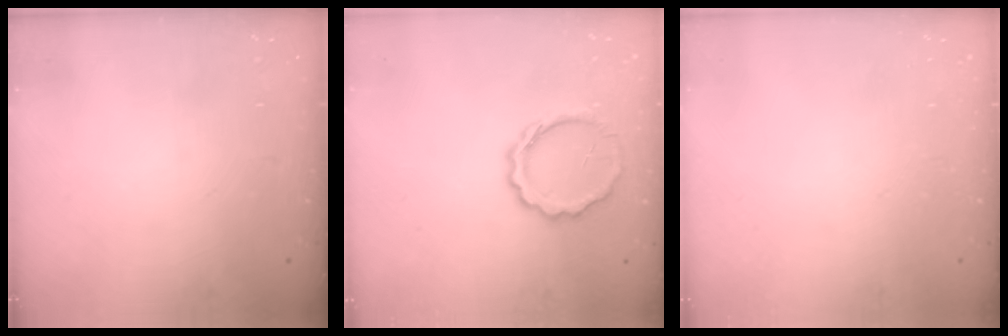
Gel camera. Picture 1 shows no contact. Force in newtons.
{"total": 9.4, "press": 9.1, "slide": 2.1}
{"total": 0.0}